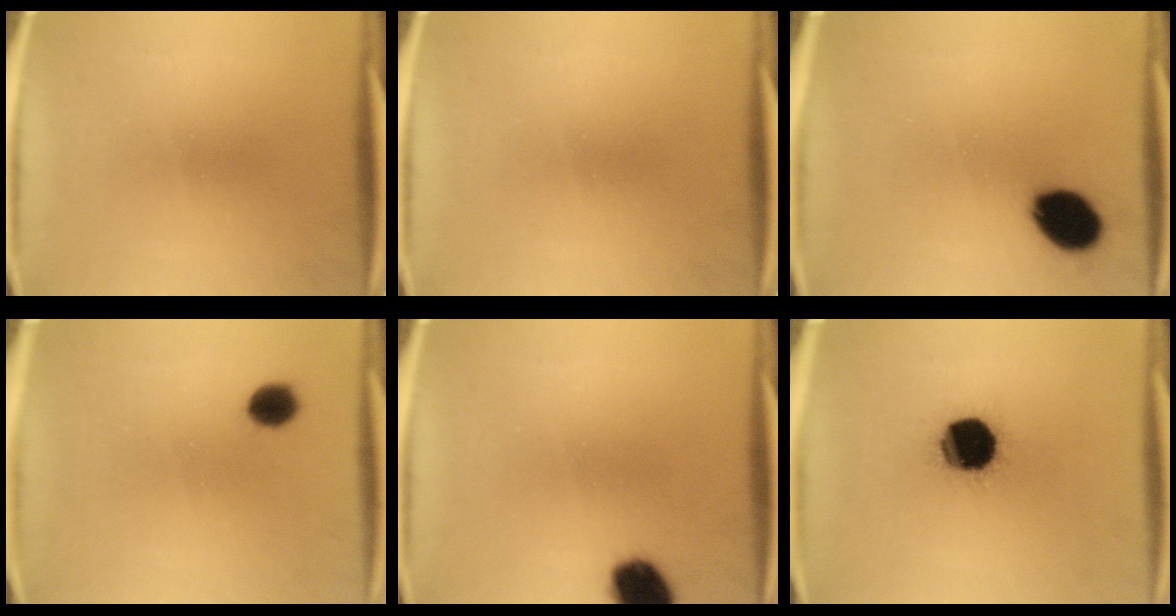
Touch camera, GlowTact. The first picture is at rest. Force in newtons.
{"total": 0.0}
{"total": 10.9}
{"total": 4.5}
{"total": 9.6}
{"total": 18.1}